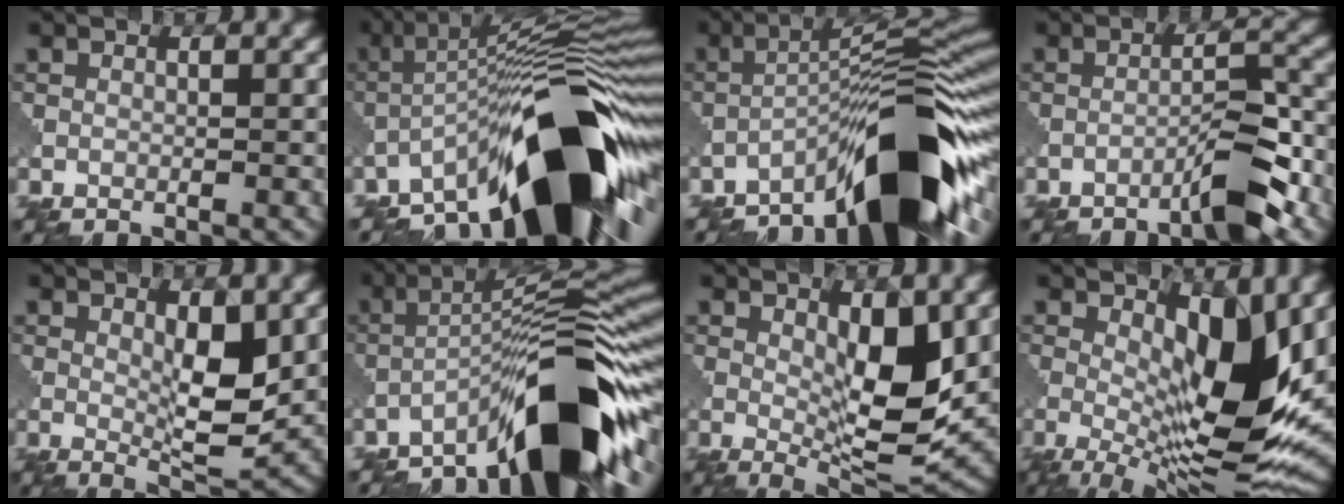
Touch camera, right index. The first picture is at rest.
{"total": 15.2, "force": [-7.1, 3.9, 12.8], "torque": [-0.190, 0.021, -0.119]}
{"total": 12.8, "force": [-7.7, 2.5, 9.9], "torque": [-0.134, 0.017, -0.129]}
{"total": 4.0, "force": [-3.0, 0.3, 2.6], "torque": [-0.040, 0.016, -0.051]}
{"total": 4.9, "force": [1.1, 1.4, 4.5], "torque": [-0.073, -0.010, 0.025]}
{"total": 12.5, "force": [-7.4, 2.7, 9.8], "torque": [-0.131, 0.022, -0.126]}
{"total": 7.4, "force": [1.2, 2.4, 6.9], "torque": [-0.105, -0.011, 0.029]}
{"total": 11.1, "force": [1.7, 4.1, 10.2], "torque": [-0.164, -0.014, 0.034]}